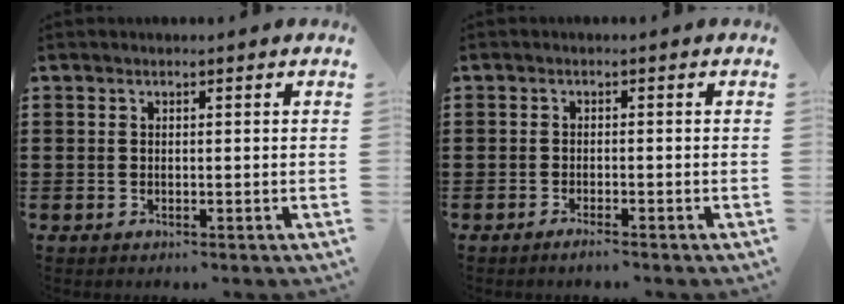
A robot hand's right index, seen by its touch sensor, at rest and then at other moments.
{"total": 1.3, "force": [-1.2, 0.0, 0.6], "torque": [-0.012, -0.004, -0.021]}